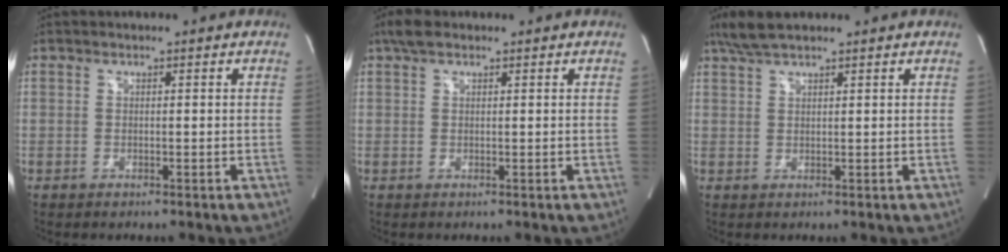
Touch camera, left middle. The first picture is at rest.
{"total": 2.8, "force": [1.9, 1.1, 1.7], "torque": [-0.039, 0.021, 0.037]}
{"total": 4.3, "force": [3.5, 0.5, 2.5], "torque": [-0.060, 0.017, 0.072]}